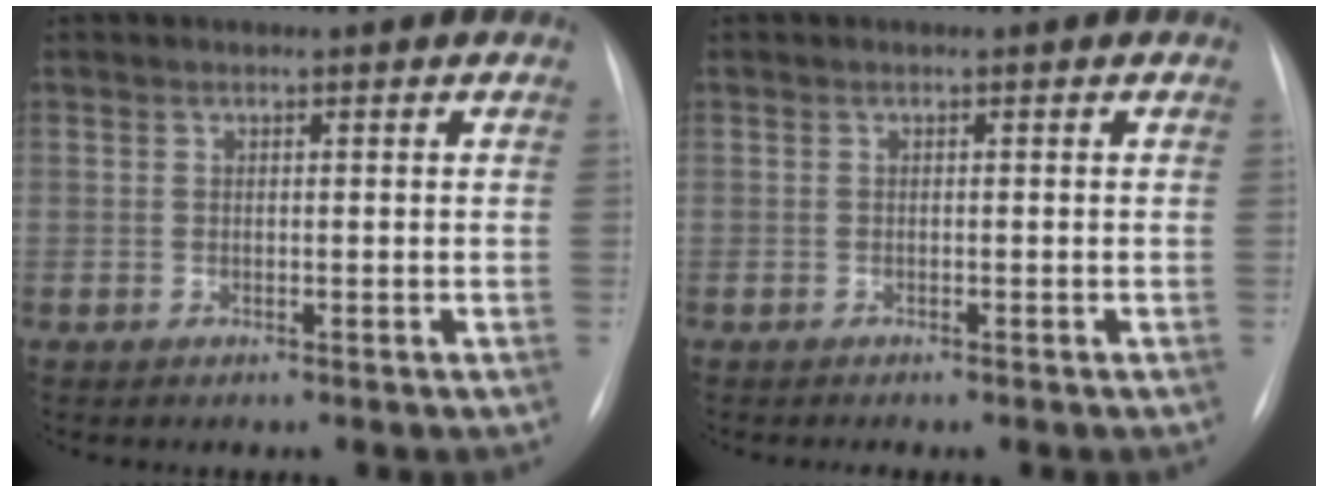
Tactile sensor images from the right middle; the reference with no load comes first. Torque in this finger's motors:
{"motor_torque": [0.23, -0.24, -0.01, 0.00]}